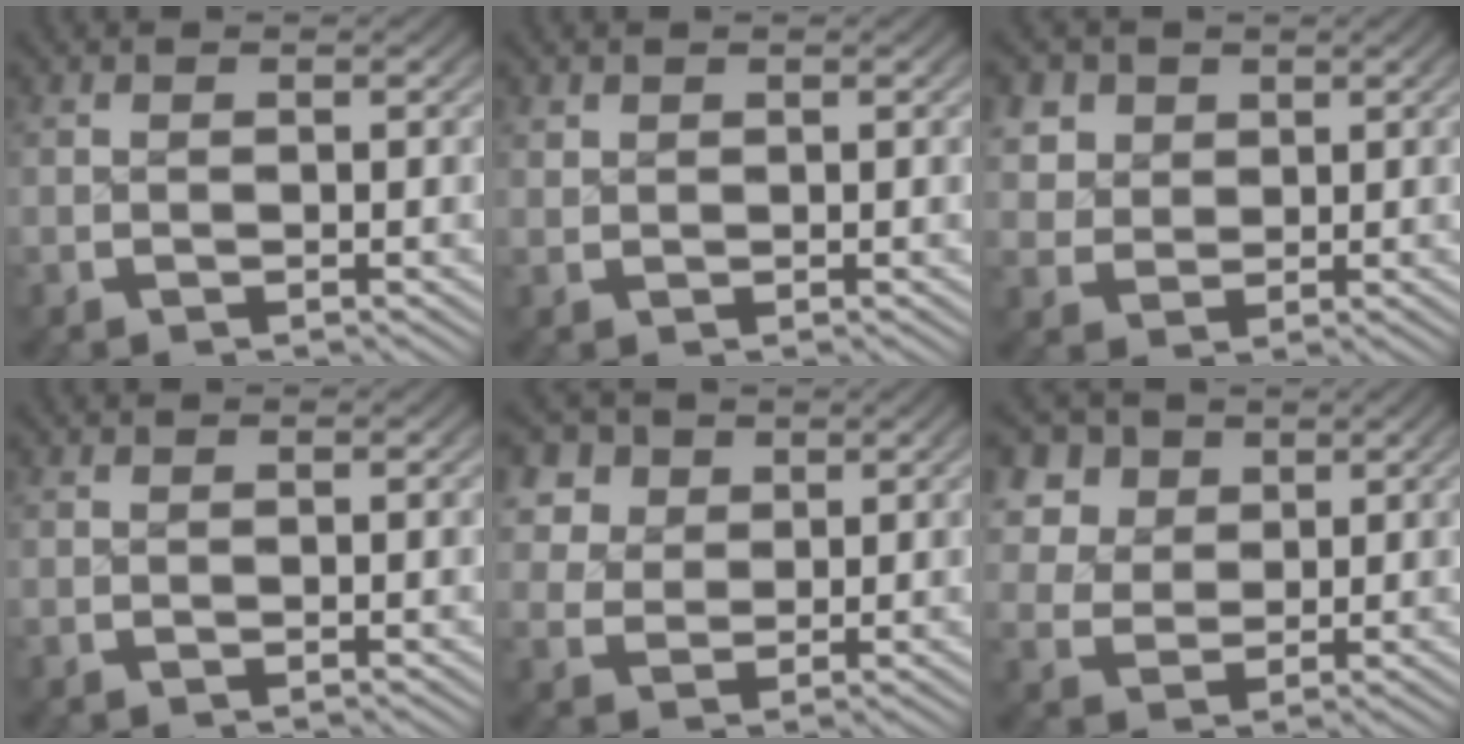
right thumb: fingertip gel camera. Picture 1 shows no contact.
{"total": 0.7, "force": [0.7, 0.2, 0.1], "torque": [-0.002, 0.000, 0.018]}
{"total": 5.0, "force": [2.3, 3.9, 2.1], "torque": [-0.055, -0.011, 0.048]}
{"total": 0.0}
{"total": 5.9, "force": [2.9, 4.4, 2.7], "torque": [-0.061, -0.007, 0.052]}
{"total": 7.4, "force": [3.3, 5.6, 3.5], "torque": [-0.081, -0.009, 0.058]}